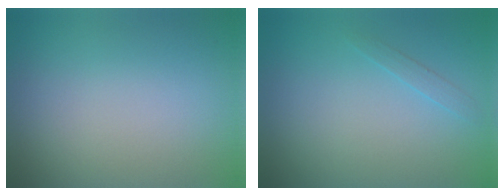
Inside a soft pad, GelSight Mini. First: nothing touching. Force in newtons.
{"total": 0.7, "press": 0.7, "slide": 0.0}